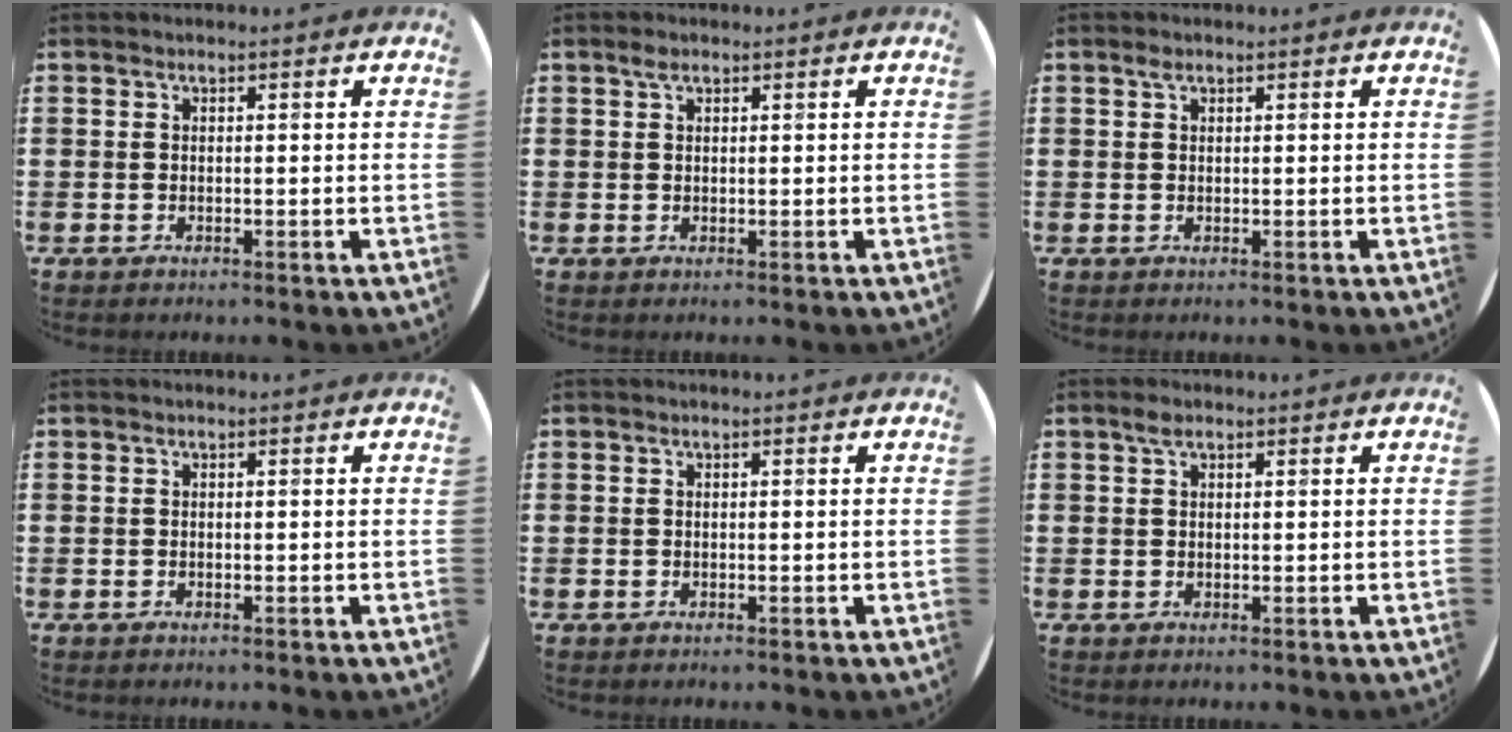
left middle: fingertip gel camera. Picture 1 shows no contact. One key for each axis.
{"total": 1.1, "fx": 0.7, "fy": 0.6, "fz": 0.6, "tx": -0.004, "ty": 0.002, "tz": 0.011}
{"total": 0.8, "fx": 0.5, "fy": 0.5, "fz": 0.4, "tx": -0.003, "ty": -0.001, "tz": 0.008}
{"total": 0.0}
{"total": 0.0}
{"total": 1.2, "fx": 0.8, "fy": 0.7, "fz": 0.6, "tx": -0.006, "ty": 0.002, "tz": 0.012}